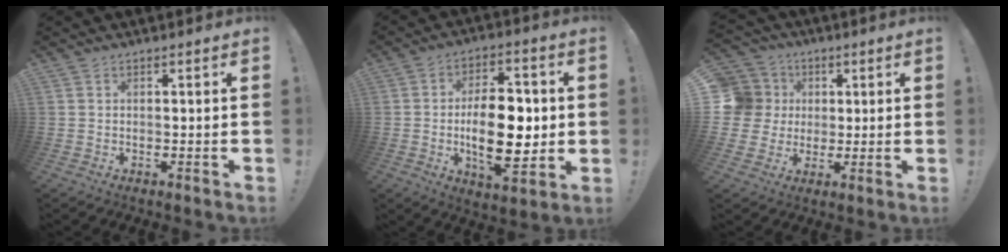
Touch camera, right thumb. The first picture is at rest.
{"total": 17.8, "force": [-1.1, 9.1, 15.3], "torque": [-0.254, 0.000, -0.020]}
{"total": 11.4, "force": [1.7, 10.7, 3.6], "torque": [-0.064, -0.001, 0.038]}